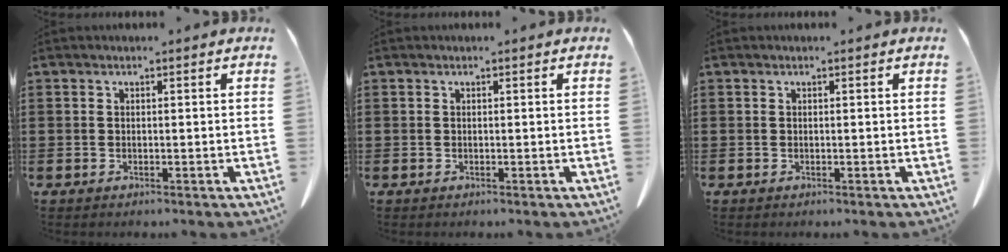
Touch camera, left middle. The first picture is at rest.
{"total": 0.0}
{"total": 0.0}